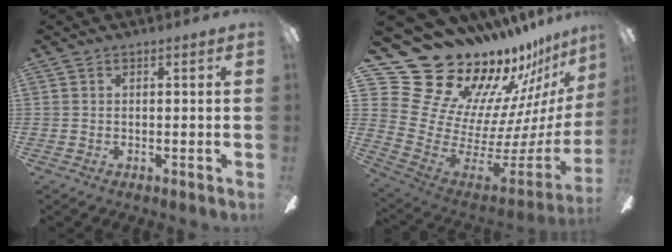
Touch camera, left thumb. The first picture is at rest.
{"total": 23.8, "force": [18.8, 11.7, 8.7], "torque": [-0.146, -0.184, 0.390]}